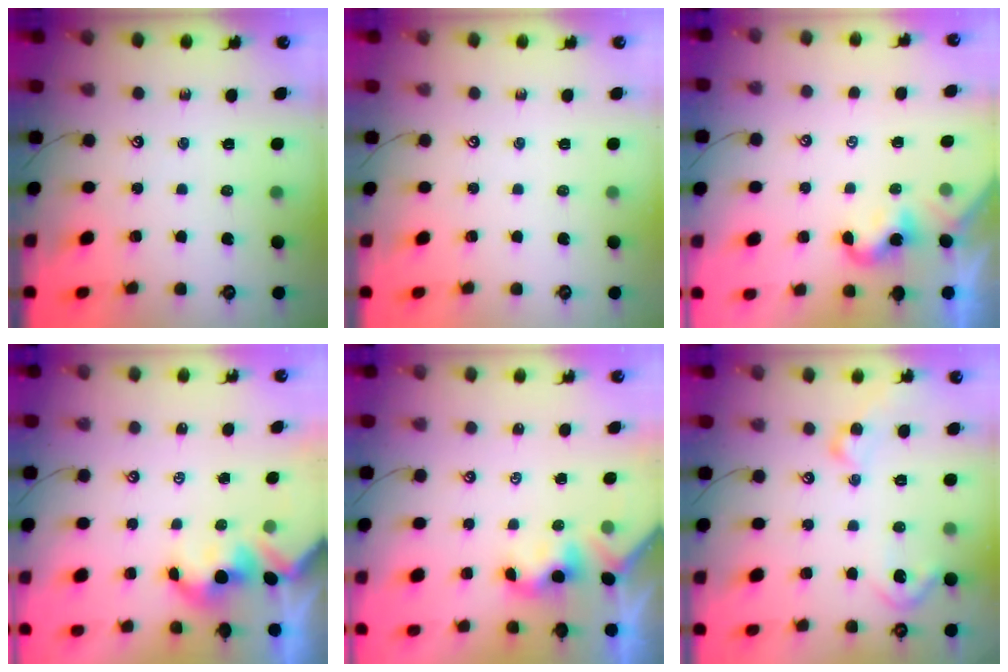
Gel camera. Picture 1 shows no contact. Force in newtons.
{"total": 0.0}
{"total": 2.4, "press": 2.4, "slide": 0.2}
{"total": 1.6, "press": 1.6, "slide": 0.3}
{"total": 1.2, "press": 1.1, "slide": 0.3}
{"total": 7.1, "press": 7.1, "slide": 1.0}